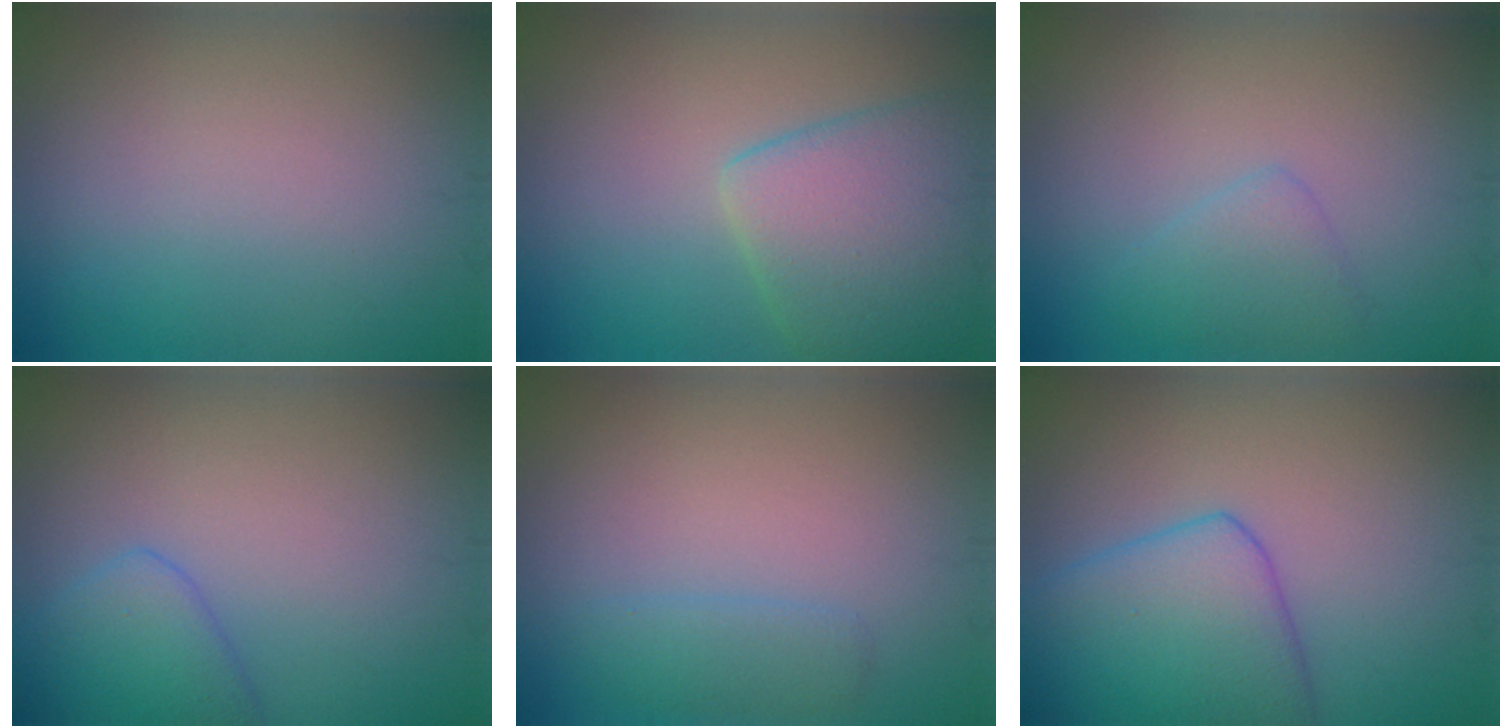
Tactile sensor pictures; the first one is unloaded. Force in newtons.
{"total": 5.4, "press": 5.3, "slide": 0.5}
{"total": 1.8, "press": 1.8, "slide": 0.2}
{"total": 2.9, "press": 2.9, "slide": 0.2}
{"total": 1.5, "press": 1.5, "slide": 0.1}
{"total": 6.5, "press": 6.5, "slide": 0.3}